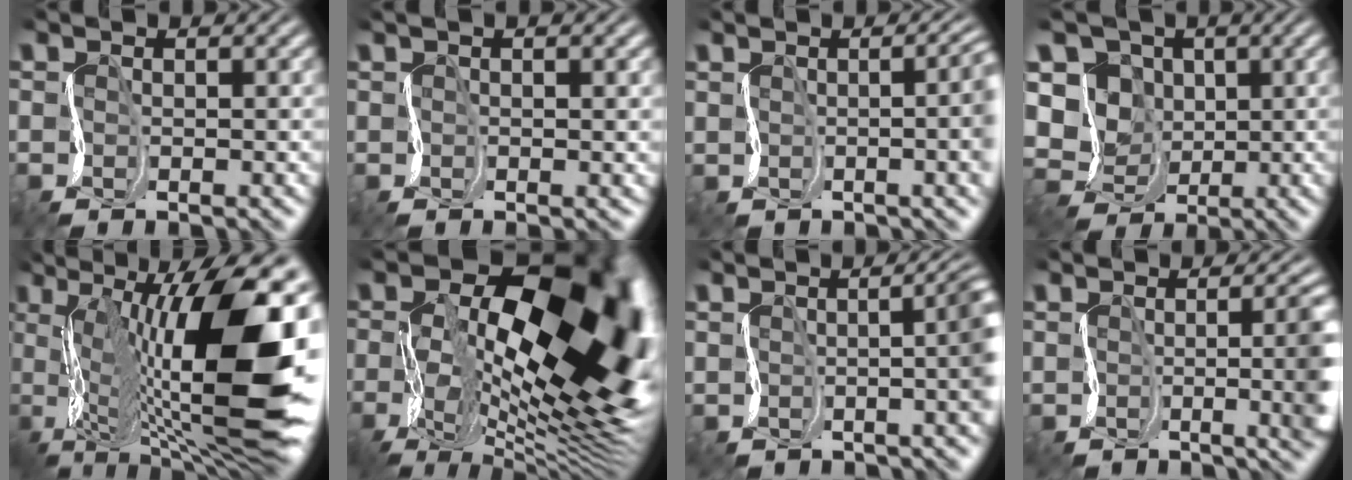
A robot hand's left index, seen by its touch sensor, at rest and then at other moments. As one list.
[{"total": 0.7, "force": [0.6, -0.4, 0.1], "torque": [-0.011, -0.007, 0.015]}, {"total": 4.3, "force": [0.6, 1.4, 4.0], "torque": [-0.025, 0.001, 0.015]}, {"total": 6.5, "force": [3.9, 5.1, 1.1], "torque": [-0.039, 0.013, 0.063]}, {"total": 15.6, "force": [2.5, 5.3, 14.5], "torque": [-0.232, 0.021, 0.047]}, {"total": 19.4, "force": [1.7, 10.0, 16.5], "torque": [-0.294, -0.009, 0.035]}, {"total": 4.5, "force": [0.7, 1.2, 4.3], "torque": [-0.026, 0.004, 0.014]}, {"total": 4.9, "force": [0.4, 1.6, 4.7], "torque": [-0.038, -0.006, 0.014]}]